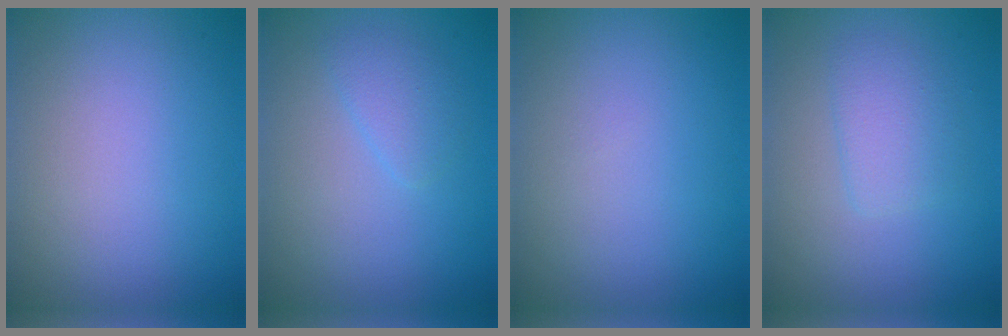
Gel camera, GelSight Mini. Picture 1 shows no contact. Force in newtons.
{"total": 1.6, "press": 1.6, "slide": 0.1}
{"total": 0.0}
{"total": 2.1, "press": 2.1, "slide": 0.1}